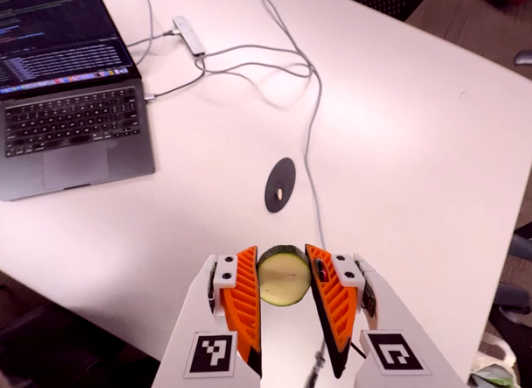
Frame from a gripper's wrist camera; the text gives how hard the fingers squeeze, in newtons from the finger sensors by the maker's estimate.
{"total": 13.1, "left": 14.1, "right": 12.1}